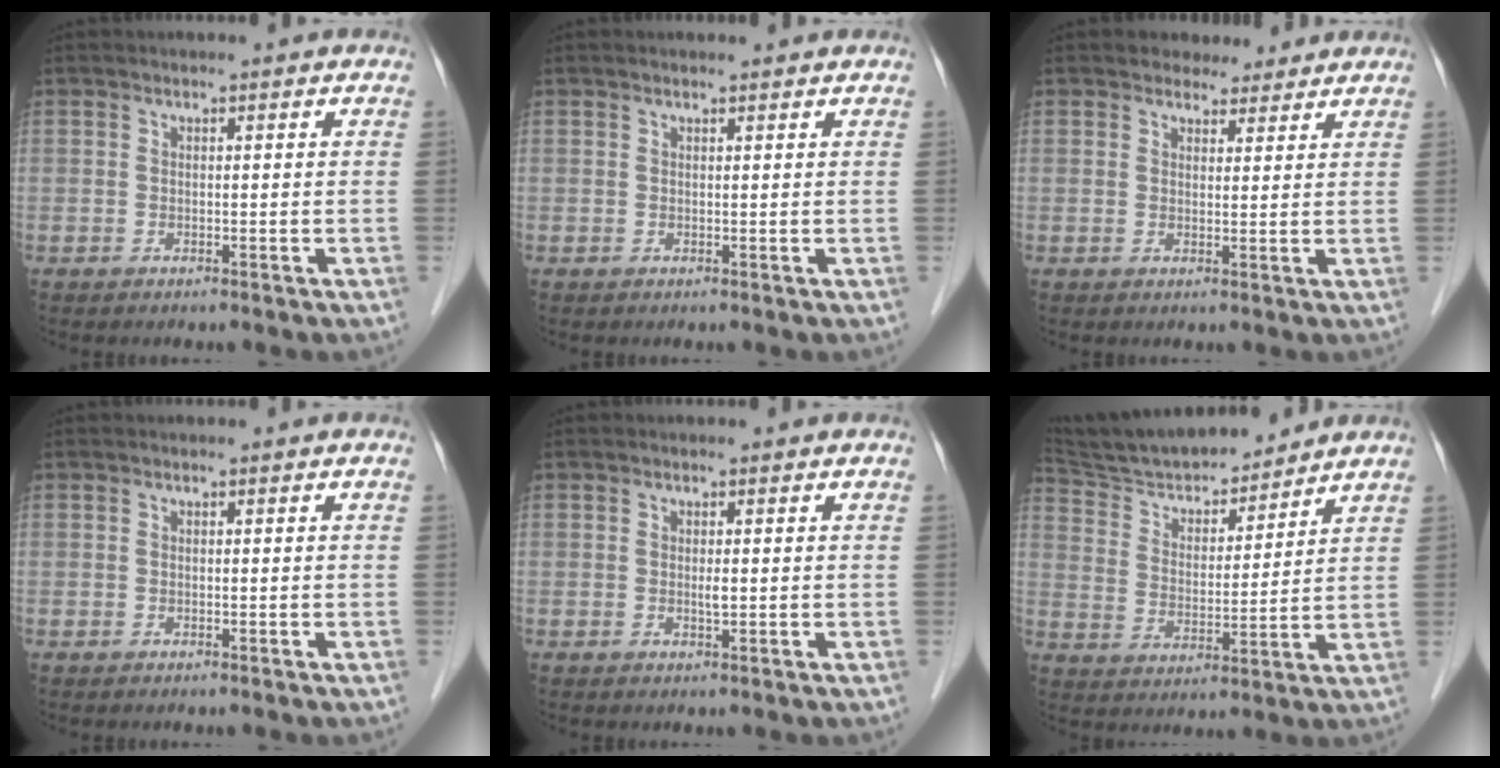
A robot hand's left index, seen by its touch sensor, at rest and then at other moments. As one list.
[{"total": 1.4, "force": [1.4, 0.1, 0.5], "torque": [-0.011, 0.012, 0.020]}, {"total": 3.6, "force": [3.2, 1.6, 0.3], "torque": [-0.002, 0.004, 0.042]}, {"total": 0.0}, {"total": 0.9, "force": [0.1, 0.2, 0.9], "torque": [-0.020, -0.002, 0.001]}, {"total": 15.2, "force": [14.1, 2.5, 5.0], "torque": [-0.088, 0.011, 0.245]}]